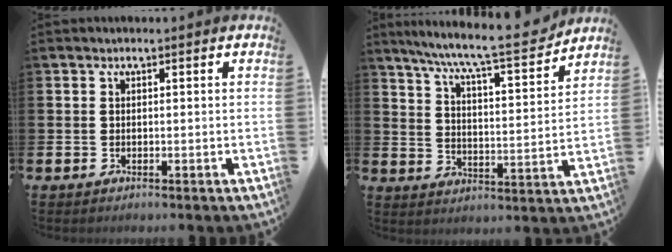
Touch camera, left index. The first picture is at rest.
{"total": 9.4, "force": [8.5, 0.4, 3.9], "torque": [-0.105, -0.056, 0.144]}